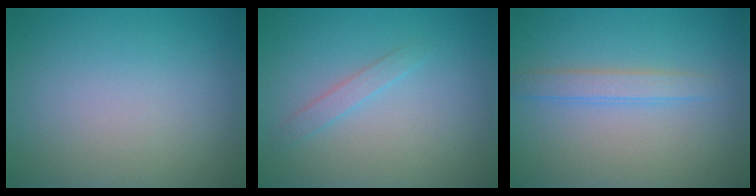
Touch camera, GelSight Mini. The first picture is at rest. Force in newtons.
{"total": 1.2, "press": 1.2, "slide": 0.1}
{"total": 1.9, "press": 1.9, "slide": 0.0}